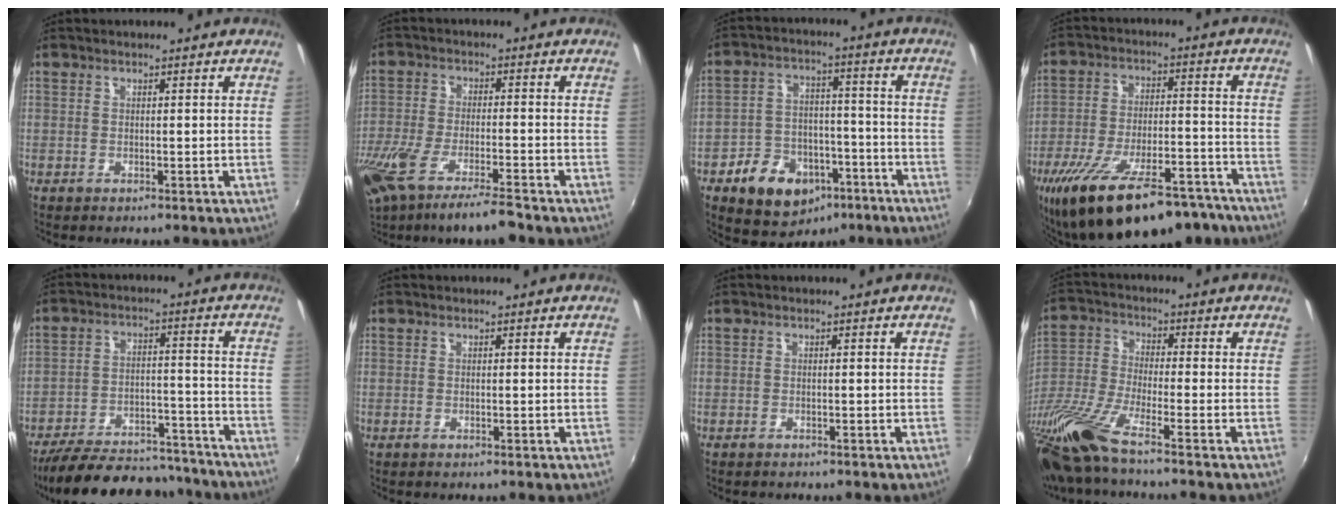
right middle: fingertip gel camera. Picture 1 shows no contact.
{"total": 14.6, "force": [-10.6, 2.6, 9.6], "torque": [-0.212, -0.055, -0.187]}
{"total": 14.4, "force": [-8.0, 10.0, 6.5], "torque": [-0.143, 0.027, -0.097]}
{"total": 24.9, "force": [-18.6, 8.8, 14.1], "torque": [-0.259, -0.027, -0.271]}
{"total": 24.1, "force": [-20.8, 7.8, 9.3], "torque": [-0.186, 0.011, -0.277]}
{"total": 0.0}
{"total": 0.6, "force": [-0.6, 0.1, 0.1], "torque": [-0.005, -0.001, -0.009]}
{"total": 15.2, "force": [-11.2, 1.5, 10.2], "torque": [-0.222, -0.042, -0.223]}